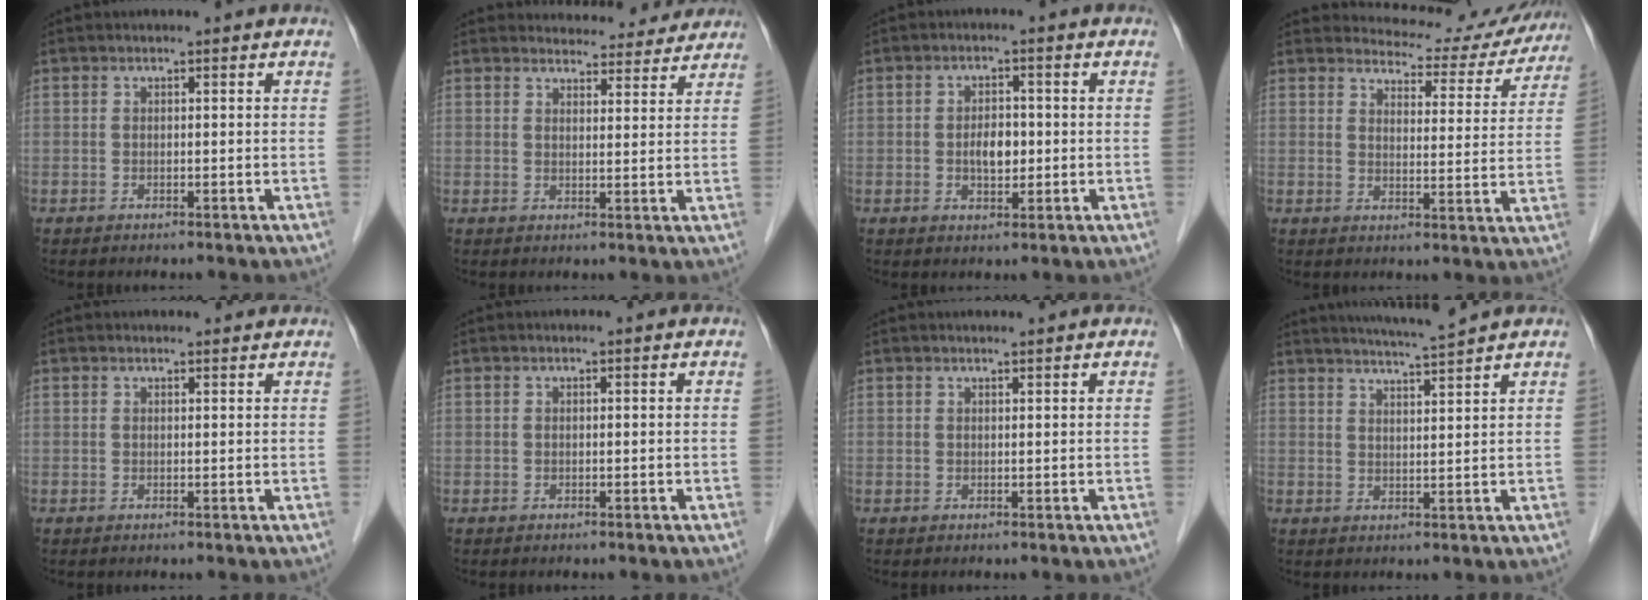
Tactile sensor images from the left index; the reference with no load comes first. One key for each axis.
{"total": 10.0, "fx": 9.6, "fy": 2.6, "fz": 1.0, "tx": 0.011, "ty": 0.007, "tz": 0.104}
{"total": 3.5, "fx": -0.3, "fy": 2.0, "fz": 2.9, "tx": -0.050, "ty": 0.003, "tz": -0.001}
{"total": 13.0, "fx": 12.5, "fy": 3.5, "fz": 1.1, "tx": 0.005, "ty": -0.018, "tz": 0.134}
{"total": 2.2, "fx": 2.1, "fy": 0.5, "fz": 0.2, "tx": -0.010, "ty": 0.011, "tz": 0.027}
{"total": 0.0}
{"total": 1.2, "fx": 1.1, "fy": -0.1, "fz": 0.3, "tx": -0.006, "ty": 0.004, "tz": 0.023}
{"total": 5.6, "fx": 5.1, "fy": -1.4, "fz": 1.8, "tx": -0.036, "ty": -0.002, "tz": 0.086}